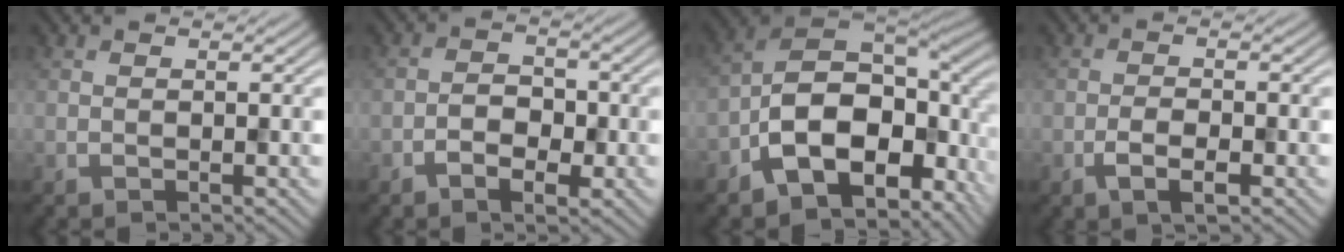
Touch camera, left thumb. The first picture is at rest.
{"total": 3.6, "force": [-1.7, 2.2, 2.3], "torque": [-0.035, 0.006, -0.034]}
{"total": 15.7, "force": [-5.1, 9.5, 11.5], "torque": [-0.204, -0.023, -0.084]}
{"total": 3.0, "force": [-1.4, 1.2, 2.3], "torque": [-0.049, -0.001, -0.030]}